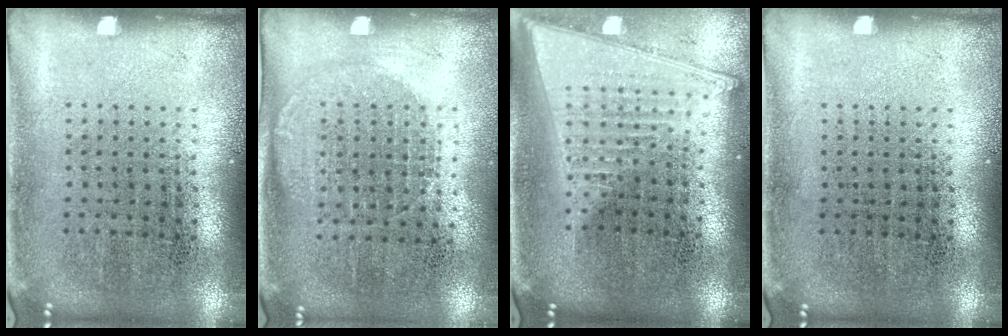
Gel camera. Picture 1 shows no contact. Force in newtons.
{"total": 1.2, "press": 1.1, "slide": 0.6}
{"total": 2.1, "press": 1.8, "slide": 1.2}
{"total": 0.0}